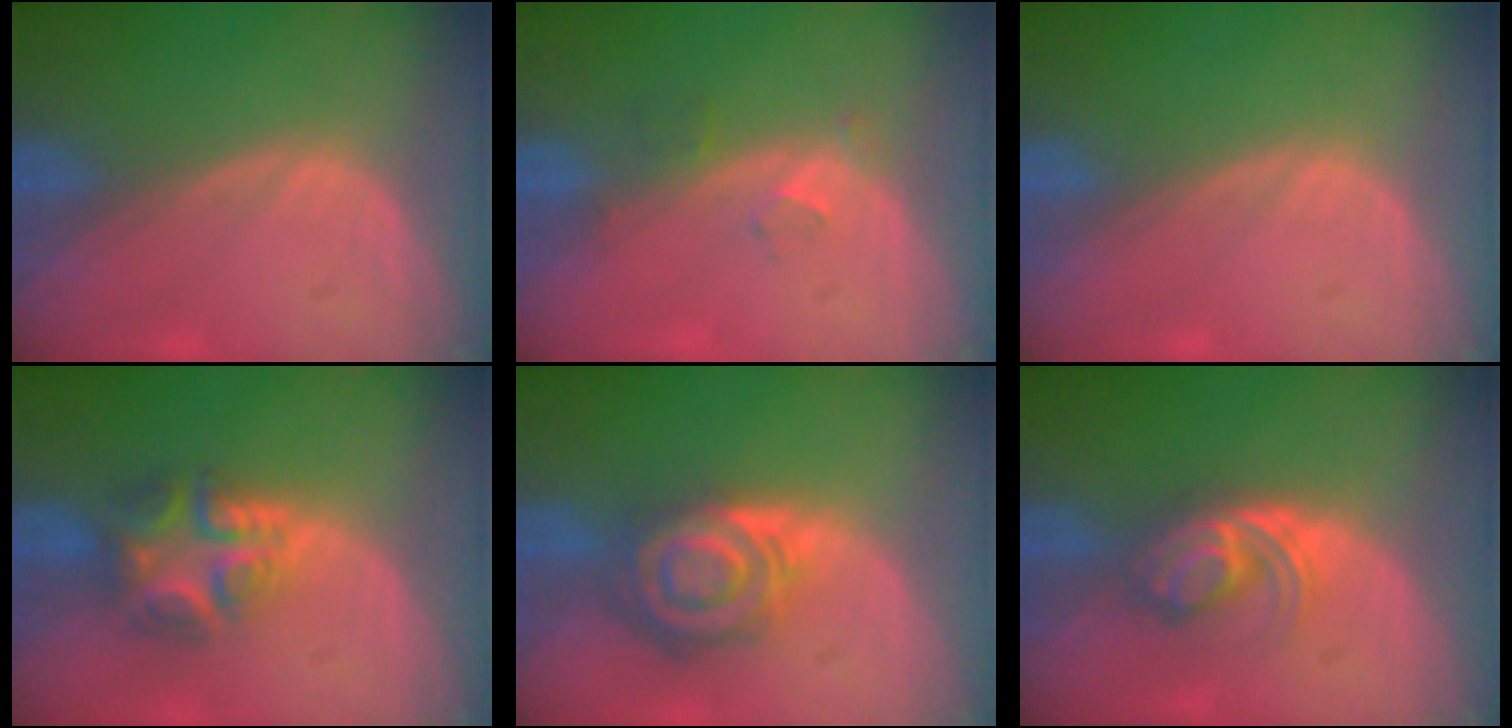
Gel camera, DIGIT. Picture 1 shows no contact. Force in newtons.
{"total": 2.7, "press": 2.3, "slide": 1.5}
{"total": 0.0}
{"total": 7.1, "press": 6.3, "slide": 3.2}
{"total": 8.0, "press": 7.1, "slide": 3.7}
{"total": 5.8, "press": 5.0, "slide": 2.9}